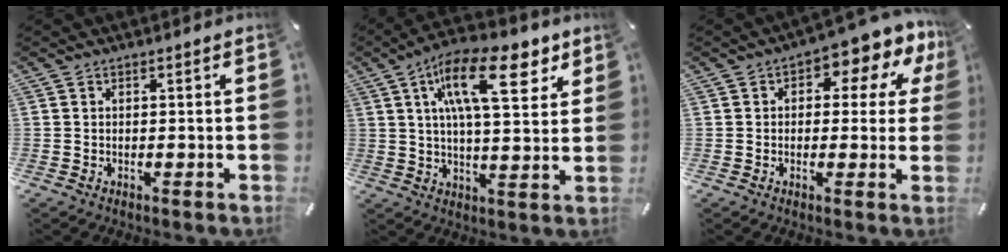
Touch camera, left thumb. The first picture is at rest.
{"total": 17.7, "force": [7.8, 6.9, 14.3], "torque": [-0.226, -0.012, 0.122]}
{"total": 8.4, "force": [3.6, 4.3, 6.2], "torque": [-0.080, -0.024, 0.054]}